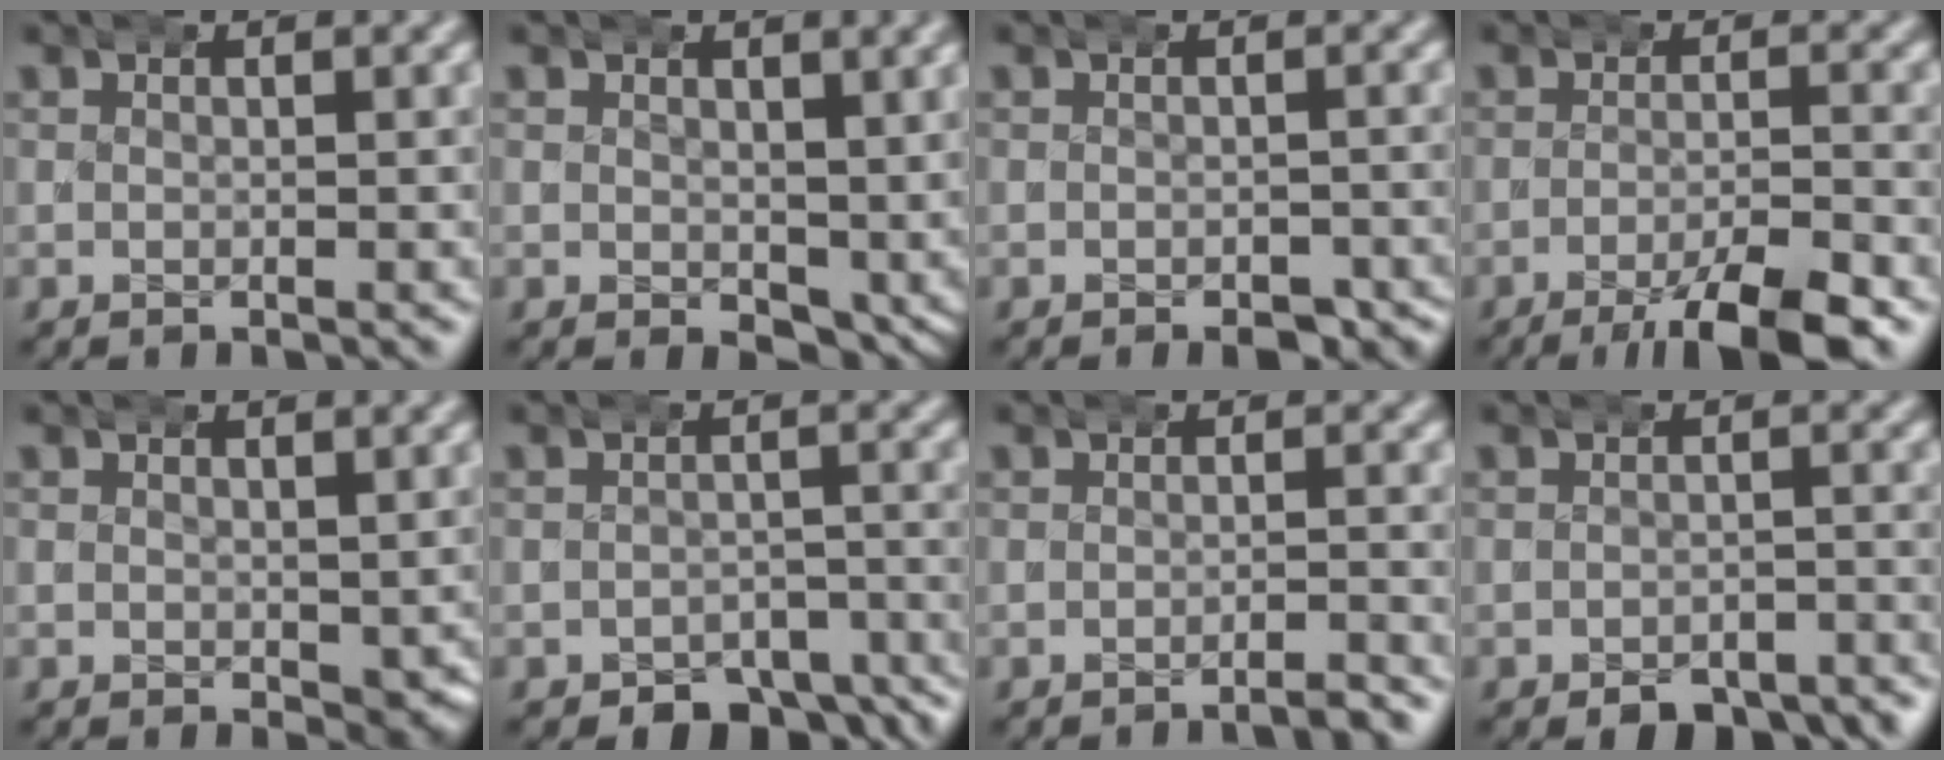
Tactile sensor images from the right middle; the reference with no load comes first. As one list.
[{"total": 2.7, "force": [0.0, 1.5, 2.2], "torque": [-0.029, -0.015, 0.005]}, {"total": 3.0, "force": [-2.1, 1.2, 1.8], "torque": [-0.019, -0.006, -0.031]}, {"total": 6.5, "force": [-4.1, 1.3, 4.9], "torque": [-0.063, -0.007, -0.065]}, {"total": 2.2, "force": [-0.3, 1.3, 1.7], "torque": [-0.019, -0.009, 0.000]}, {"total": 7.6, "force": [-5.9, 3.8, 2.8], "torque": [-0.021, -0.014, -0.089]}, {"total": 1.4, "force": [-1.4, 0.0, 0.4], "torque": [-0.003, 0.009, -0.030]}, {"total": 4.9, "force": [-4.1, 1.8, 1.9], "torque": [-0.028, -0.011, -0.061]}]